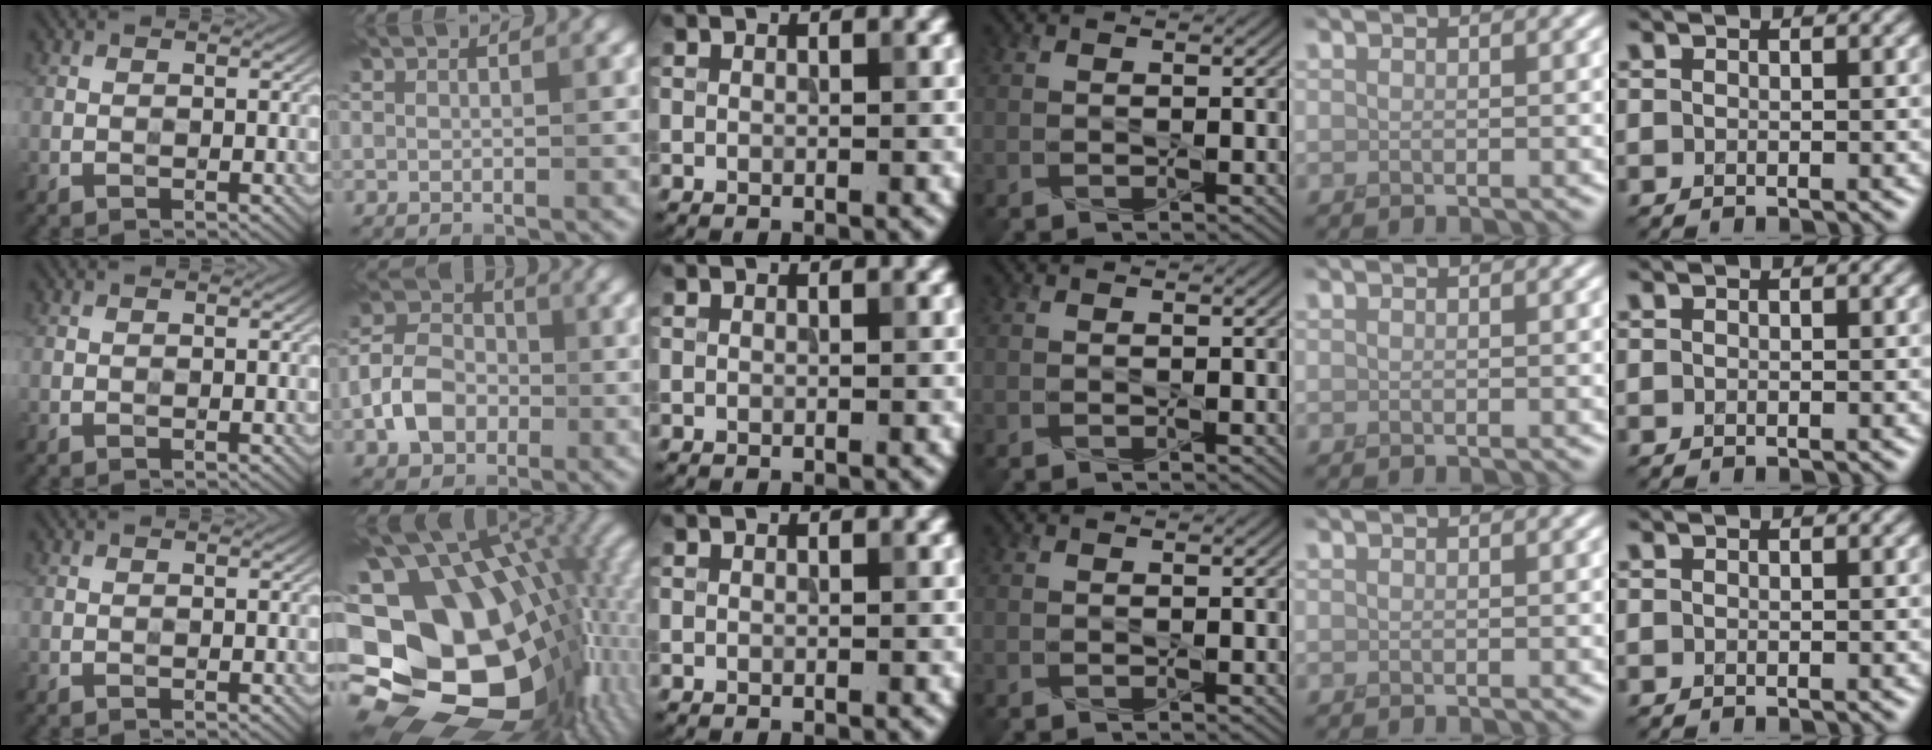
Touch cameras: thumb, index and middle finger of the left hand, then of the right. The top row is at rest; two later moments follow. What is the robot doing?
{"motion": "press", "object": "joystick"}